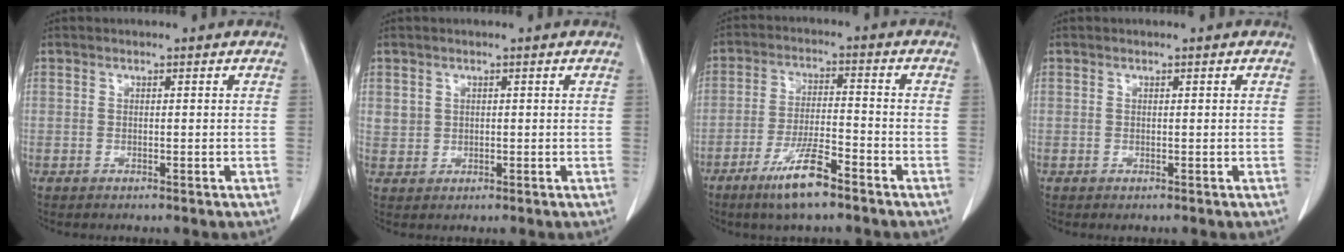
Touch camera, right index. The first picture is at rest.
{"total": 2.1, "force": [0.8, 1.9, 0.4], "torque": [0.002, 0.004, 0.018]}
{"total": 8.4, "force": [-5.6, 1.1, 6.2], "torque": [-0.120, -0.013, -0.102]}
{"total": 0.0}